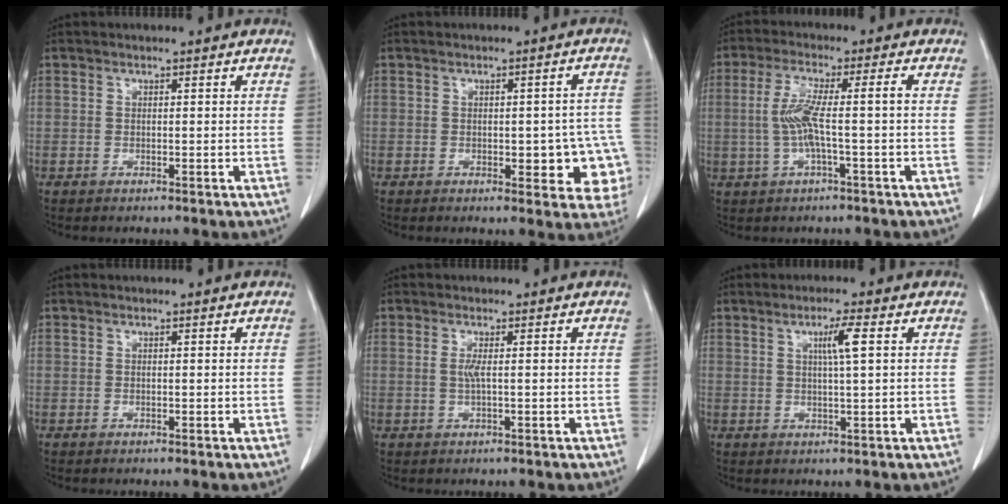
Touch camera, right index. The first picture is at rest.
{"total": 9.2, "force": [-2.1, 4.0, 8.0], "torque": [-0.069, 0.014, -0.020]}
{"total": 6.3, "force": [-0.6, 0.1, 6.2], "torque": [-0.135, 0.015, -0.010]}
{"total": 0.0}
{"total": 1.5, "force": [0.0, 0.0, 1.5], "torque": [-0.036, -0.001, 0.000]}
{"total": 3.9, "force": [1.2, -0.4, 3.7], "torque": [-0.066, 0.000, 0.021]}